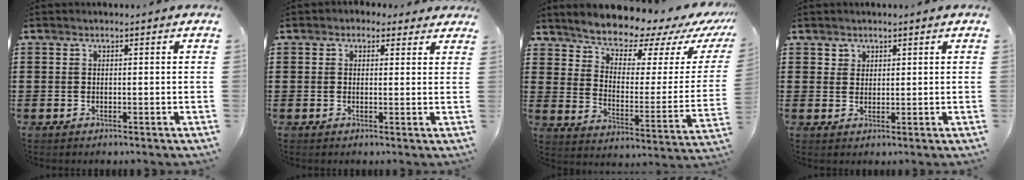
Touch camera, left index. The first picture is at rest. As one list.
[{"total": 1.8, "force": [1.3, 1.2, 0.3], "torque": [-0.004, 0.006, 0.021]}, {"total": 8.1, "force": [7.8, 1.4, 1.5], "torque": [-0.058, -0.069, 0.130]}, {"total": 1.6, "force": [1.2, 1.1, 0.0], "torque": [-0.004, 0.003, 0.023]}]